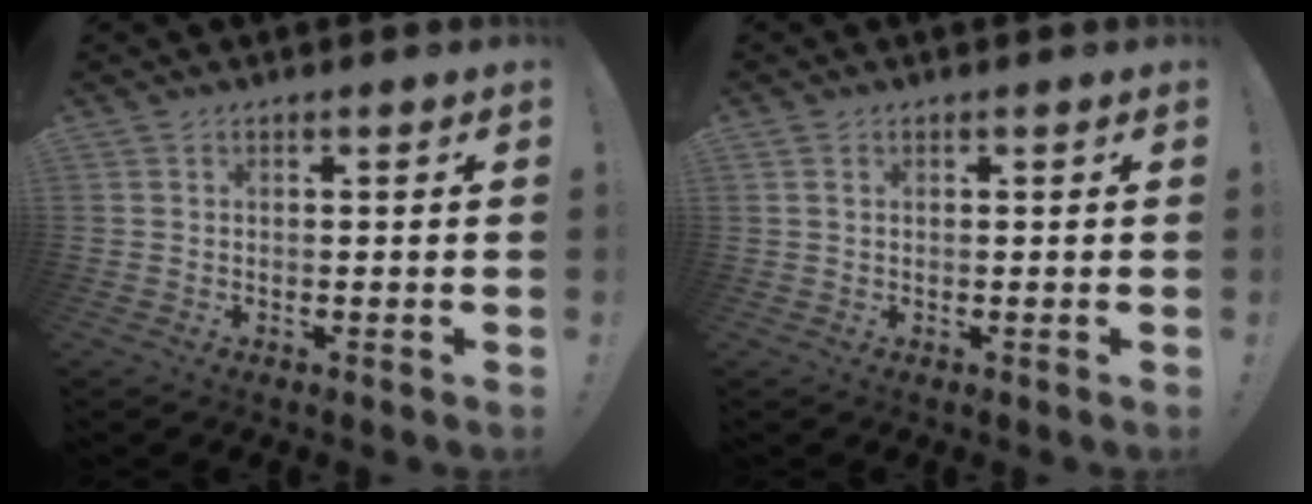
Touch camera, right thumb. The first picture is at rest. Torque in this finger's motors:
{"motor_torque": [0.04, -0.13, -0.25, -0.04, 0.05]}